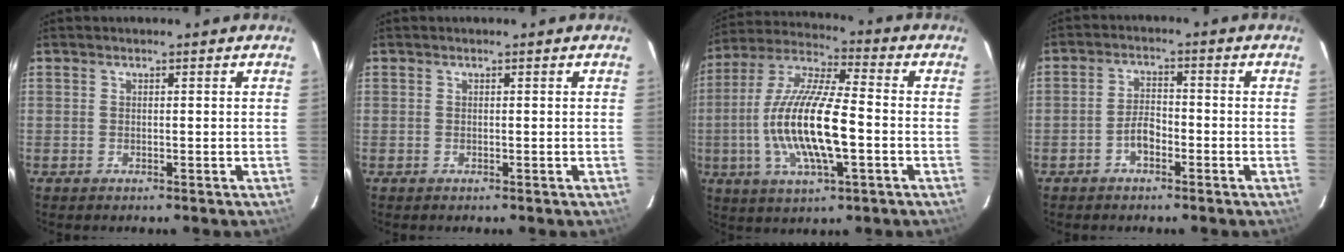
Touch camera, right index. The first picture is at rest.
{"total": 0.0}
{"total": 17.3, "force": [-3.1, 4.3, 16.4], "torque": [-0.328, -0.004, -0.062]}
{"total": 3.6, "force": [-2.1, 1.8, 2.4], "torque": [-0.051, 0.010, -0.038]}